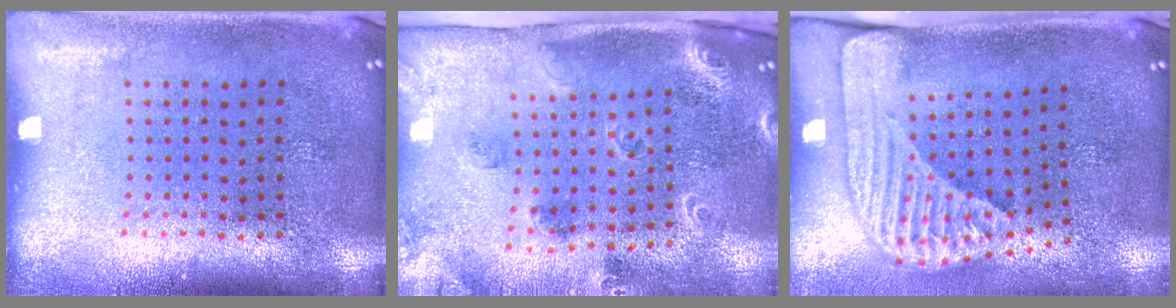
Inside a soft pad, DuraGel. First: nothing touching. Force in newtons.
{"total": 1.8, "press": 1.7, "slide": 0.5}
{"total": 2.4, "press": 1.7, "slide": 1.7}